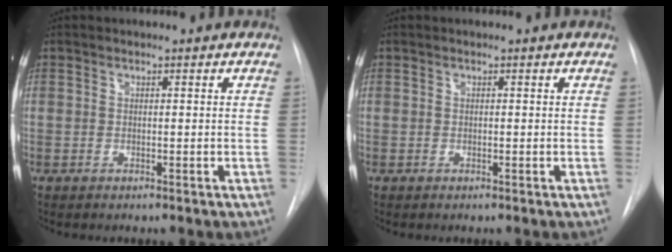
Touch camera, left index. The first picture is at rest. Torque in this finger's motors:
{"motor_torque": [-0.20, -0.10, -0.01, -0.01]}